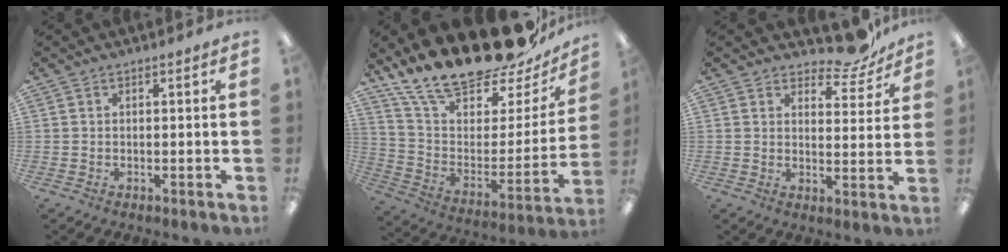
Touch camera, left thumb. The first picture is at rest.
{"total": 24.1, "force": [20.7, 6.9, 10.3], "torque": [-0.182, -0.155, 0.361]}
{"total": 8.6, "force": [7.6, 2.8, 2.8], "torque": [-0.029, -0.066, 0.132]}